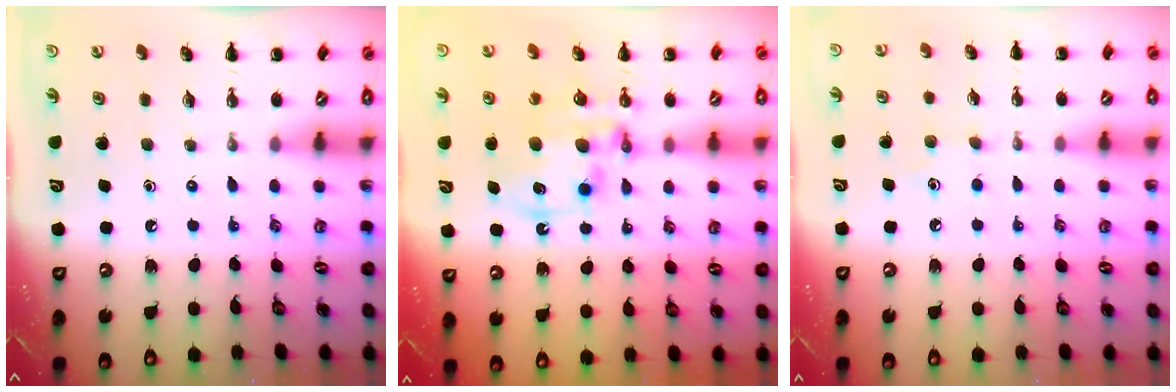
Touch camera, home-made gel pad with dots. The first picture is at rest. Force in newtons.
{"total": 12.1, "press": 11.7, "slide": 3.1}
{"total": 6.3, "press": 6.1, "slide": 1.4}